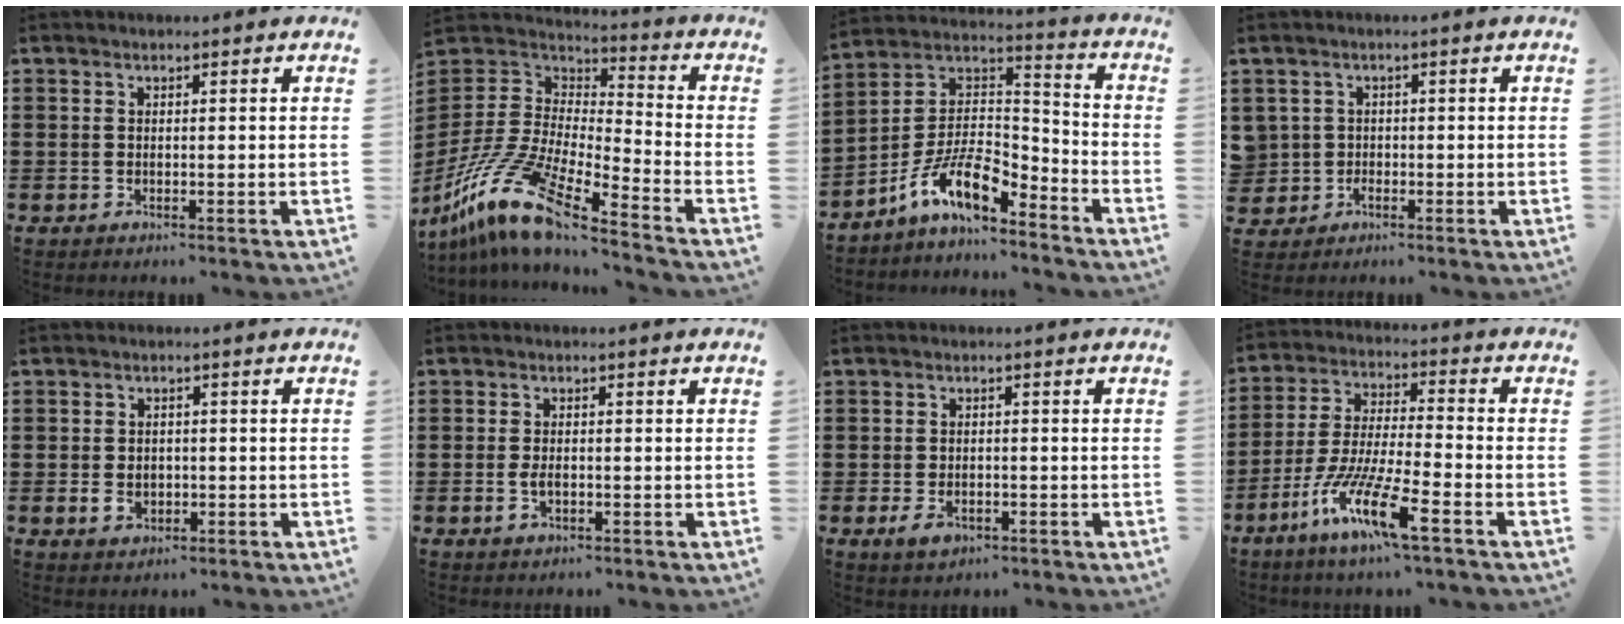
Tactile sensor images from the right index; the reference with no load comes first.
{"total": 14.6, "force": [-10.8, 3.0, 9.4], "torque": [-0.219, 0.014, -0.214]}
{"total": 11.0, "force": [-7.0, 4.1, 7.4], "torque": [-0.156, 0.006, -0.138]}
{"total": 2.1, "force": [-0.3, 2.1, 0.0], "torque": [-0.011, 0.007, -0.011]}
{"total": 2.8, "force": [-0.6, 2.0, 1.9], "torque": [-0.041, 0.001, -0.011]}
{"total": 2.4, "force": [-0.5, 1.0, 2.1], "torque": [-0.049, -0.006, -0.010]}
{"total": 1.9, "force": [-1.0, 1.1, 1.2], "torque": [-0.023, 0.001, -0.021]}
{"total": 11.7, "force": [-7.2, 1.4, 9.0], "torque": [-0.205, -0.010, -0.146]}